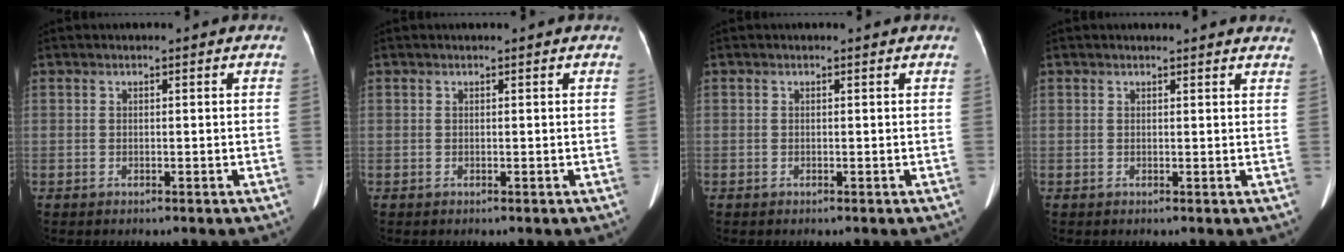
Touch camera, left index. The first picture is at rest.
{"total": 0.7, "force": [0.6, 0.0, 0.2], "torque": [-0.004, 0.009, 0.009]}
{"total": 0.0}
{"total": 8.8, "force": [8.4, 1.5, 2.2], "torque": [-0.008, 0.007, 0.075]}